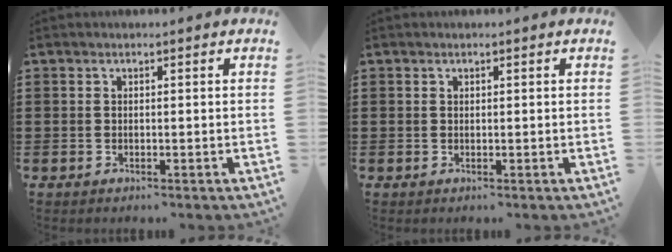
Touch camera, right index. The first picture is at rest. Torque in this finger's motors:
{"motor_torque": [-1.05, 1.09, -0.05, -0.01]}